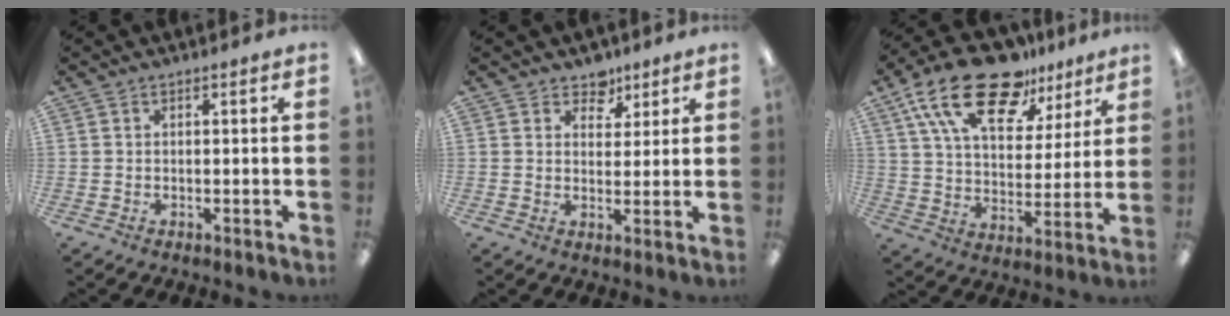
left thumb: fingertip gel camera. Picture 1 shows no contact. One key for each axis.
{"total": 5.5, "fx": 3.9, "fy": 3.7, "fz": 1.0, "tx": -0.006, "ty": -0.022, "tz": 0.068}
{"total": 20.9, "fx": 13.9, "fy": 9.9, "fz": 12.1, "tx": -0.217, "ty": -0.069, "tz": 0.246}